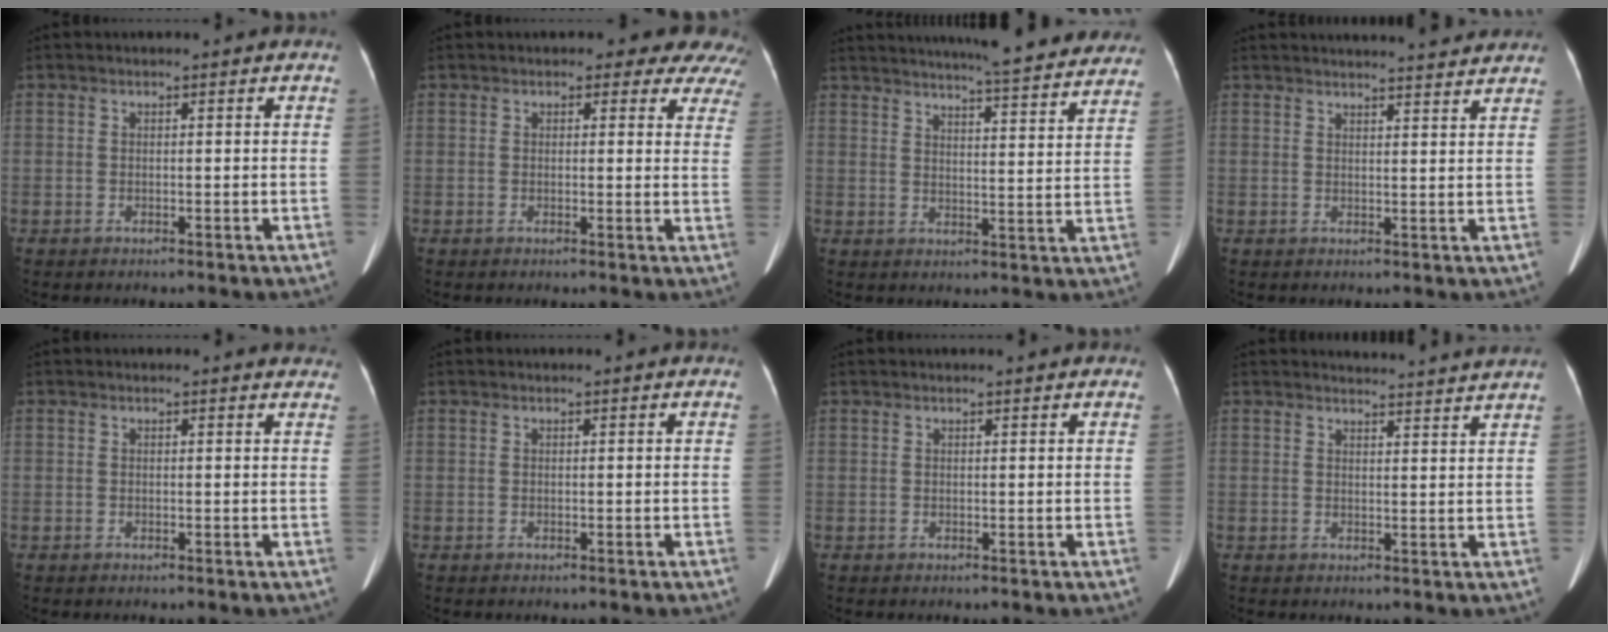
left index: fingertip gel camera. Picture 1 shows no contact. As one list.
[{"total": 10.2, "force": [9.2, 3.8, 1.8], "torque": [0.025, -0.024, 0.062]}, {"total": 24.4, "force": [22.2, 2.2, 9.9], "torque": [-0.145, -0.033, 0.269]}, {"total": 12.5, "force": [11.9, 0.8, 3.6], "torque": [-0.041, 0.011, 0.137]}, {"total": 3.0, "force": [2.7, 1.3, 0.1], "torque": [0.005, -0.003, 0.006]}, {"total": 0.0}, {"total": 1.6, "force": [1.5, 0.1, 0.6], "torque": [-0.010, 0.010, 0.017]}, {"total": 8.1, "force": [8.0, -0.6, 1.1], "torque": [-0.014, -0.002, 0.083]}]